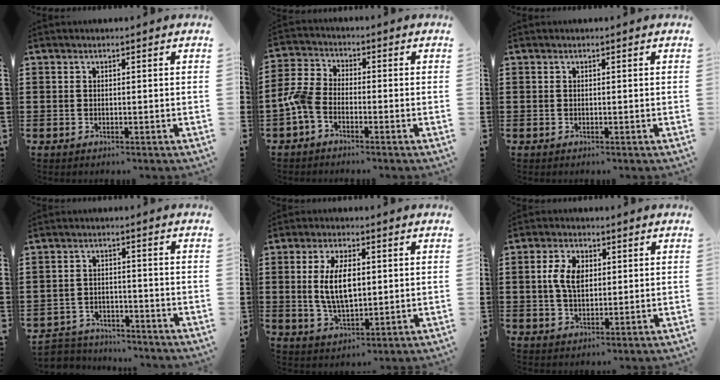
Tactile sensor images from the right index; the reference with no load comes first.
{"total": 4.9, "force": [-2.9, 2.6, 2.9], "torque": [-0.089, -0.001, -0.067]}
{"total": 0.0}
{"total": 3.7, "force": [-3.6, 0.6, -0.2], "torque": [-0.012, -0.003, -0.081]}
{"total": 8.2, "force": [0.8, 3.8, 7.3], "torque": [-0.146, 0.003, 0.009]}
{"total": 5.5, "force": [0.9, 3.4, 4.2], "torque": [-0.098, 0.012, 0.012]}